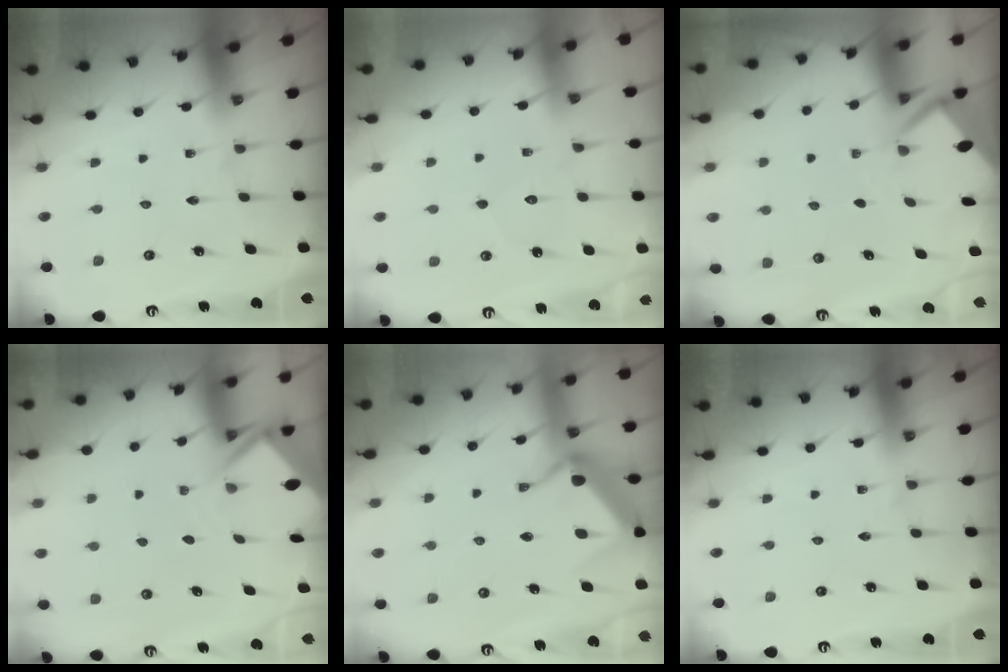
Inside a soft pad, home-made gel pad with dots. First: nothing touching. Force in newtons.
{"total": 5.2, "press": 5.2, "slide": 0.4}
{"total": 2.4, "press": 2.4, "slide": 0.3}
{"total": 2.4, "press": 2.4, "slide": 0.1}
{"total": 9.7, "press": 9.7, "slide": 0.7}
{"total": 0.0}